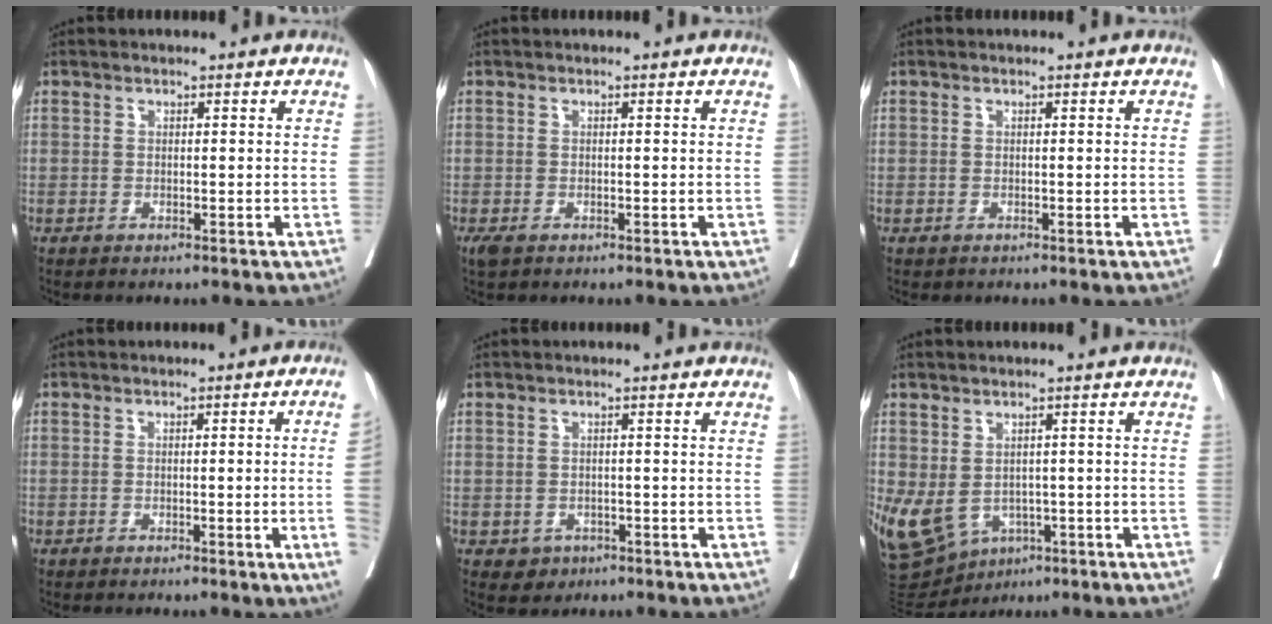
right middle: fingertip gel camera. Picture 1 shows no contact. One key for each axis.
{"total": 1.6, "fx": -0.9, "fy": 0.8, "fz": 1.0, "tx": -0.024, "ty": -0.006, "tz": -0.012}
{"total": 0.0}
{"total": 5.3, "fx": -1.1, "fy": -1.4, "fz": 4.9, "tx": -0.053, "ty": -0.004, "tz": -0.017}
{"total": 2.2, "fx": -1.1, "fy": 1.9, "fz": 0.4, "tx": -0.002, "ty": 0.007, "tz": -0.010}
{"total": 11.1, "fx": -4.1, "fy": 8.3, "fz": 6.0, "tx": -0.130, "ty": 0.002, "tz": -0.051}